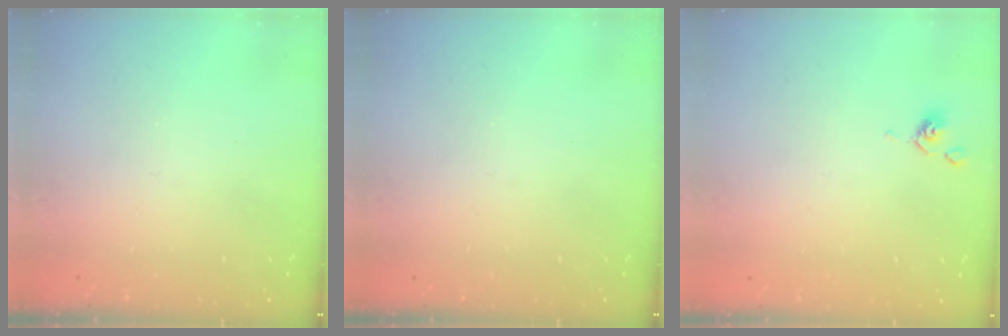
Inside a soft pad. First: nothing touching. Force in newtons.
{"total": 0.0}
{"total": 2.0, "press": 2.0, "slide": 0.4}